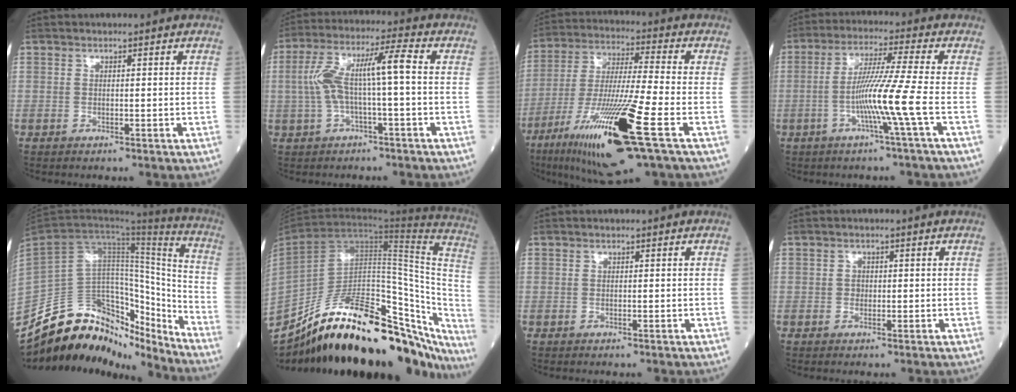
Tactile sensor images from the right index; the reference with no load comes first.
{"total": 9.4, "force": [-0.2, 1.2, 9.4], "torque": [-0.190, 0.039, -0.005]}
{"total": 19.4, "force": [-8.7, 0.6, 17.3], "torque": [-0.338, -0.044, -0.158]}
{"total": 9.0, "force": [-2.6, -2.4, 8.3], "torque": [-0.160, -0.005, -0.052]}
{"total": 22.1, "force": [-19.4, 7.2, 7.8], "torque": [-0.139, 0.057, -0.313]}
{"total": 38.2, "force": [-28.7, 12.5, 21.8], "torque": [-0.283, -0.024, -0.410]}
{"total": 0.0}
{"total": 1.0, "force": [0.0, 0.9, 0.5], "torque": [-0.006, 0.002, -0.001]}